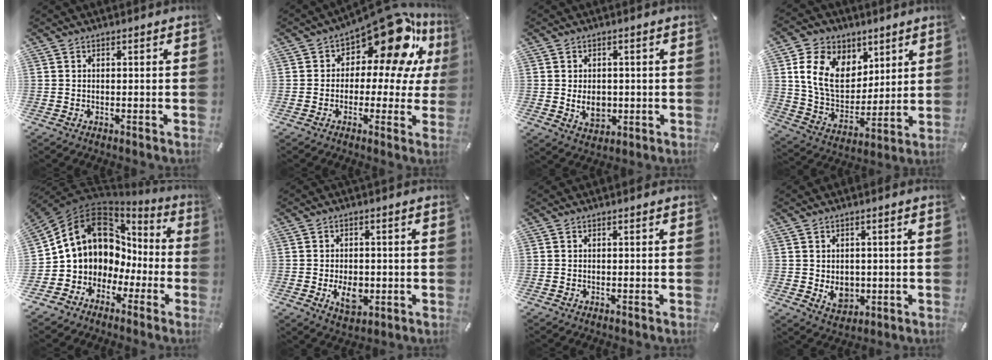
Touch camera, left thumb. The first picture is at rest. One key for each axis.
{"total": 17.0, "fx": 9.8, "fy": 8.2, "fz": 11.2, "tx": -0.152, "ty": -0.084, "tz": 0.163}
{"total": 5.6, "fx": -0.5, "fy": 4.5, "fz": 3.4, "tx": -0.051, "ty": -0.007, "tz": -0.012}
{"total": 15.0, "fx": 6.0, "fy": 11.5, "fz": 7.5, "tx": -0.162, "ty": -0.018, "tz": 0.117}
{"total": 11.9, "fx": 3.9, "fy": 10.4, "fz": 4.2, "tx": -0.094, "ty": -0.030, "tz": 0.088}
{"total": 6.8, "fx": -1.2, "fy": 4.6, "fz": 4.9, "tx": -0.084, "ty": -0.003, "tz": -0.021}
{"total": 0.0}
{"total": 5.6, "fx": -0.4, "fy": 4.8, "fz": 2.9, "tx": -0.034, "ty": -0.003, "tz": -0.005}